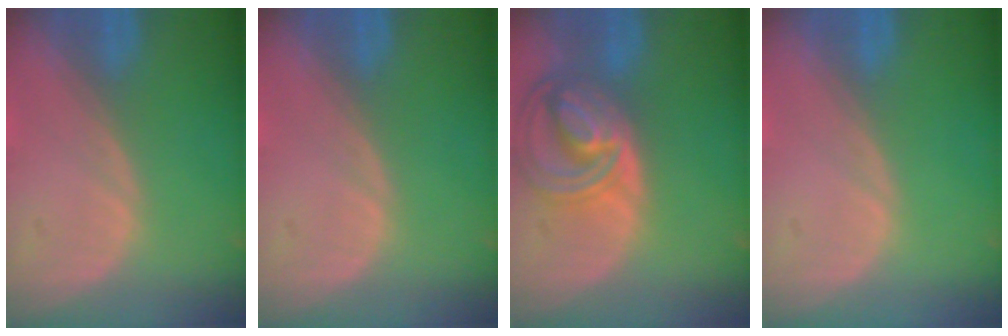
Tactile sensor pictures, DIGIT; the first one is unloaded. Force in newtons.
{"total": 0.0}
{"total": 8.8, "press": 7.6, "slide": 4.4}
{"total": 0.0}